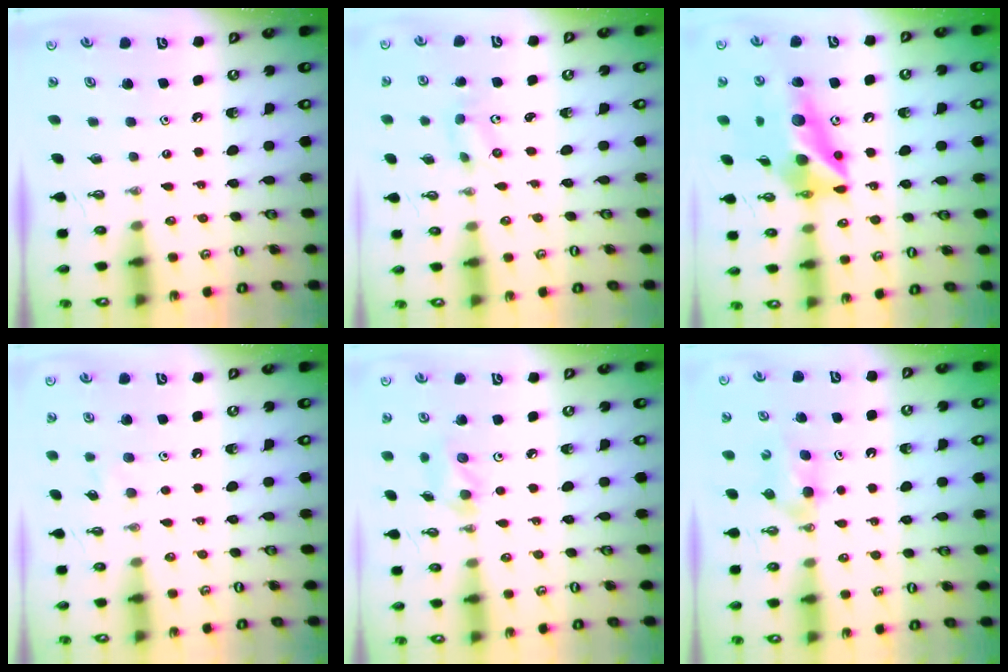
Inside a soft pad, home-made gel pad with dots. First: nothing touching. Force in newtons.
{"total": 2.9, "press": 2.7, "slide": 1.2}
{"total": 15.5, "press": 15.4, "slide": 1.7}
{"total": 5.8, "press": 5.3, "slide": 2.3}
{"total": 5.4, "press": 5.3, "slide": 1.0}
{"total": 3.0, "press": 2.9, "slide": 0.8}